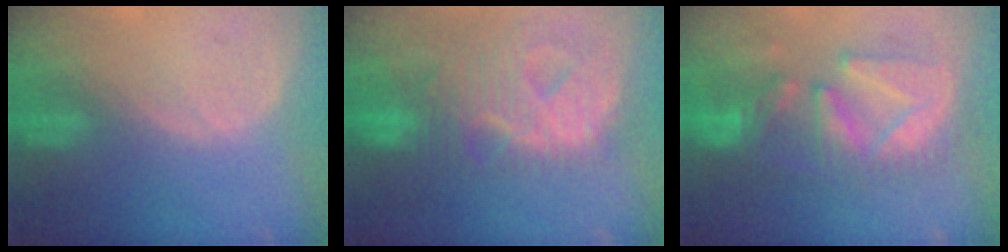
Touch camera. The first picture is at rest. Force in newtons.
{"total": 13.0, "press": 11.0, "slide": 6.8}
{"total": 10.4, "press": 10.2, "slide": 2.3}